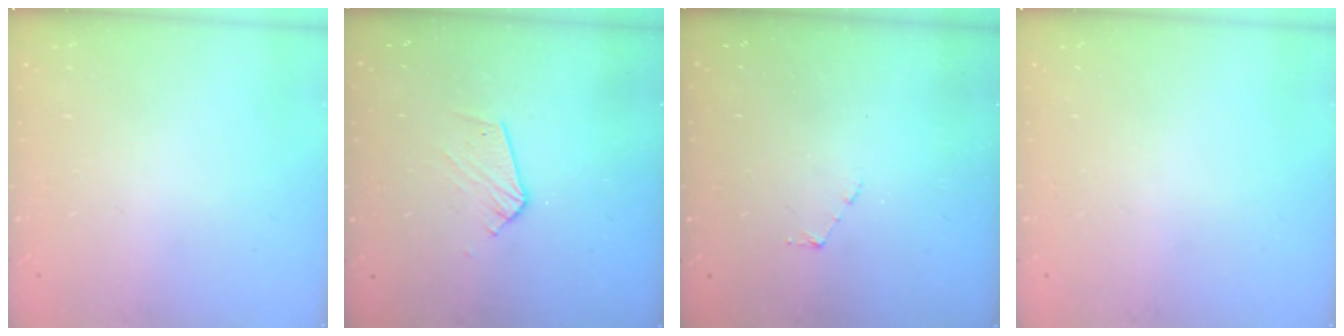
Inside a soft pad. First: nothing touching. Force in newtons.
{"total": 6.8, "press": 6.8, "slide": 0.4}
{"total": 2.9, "press": 2.9, "slide": 0.3}
{"total": 0.0}